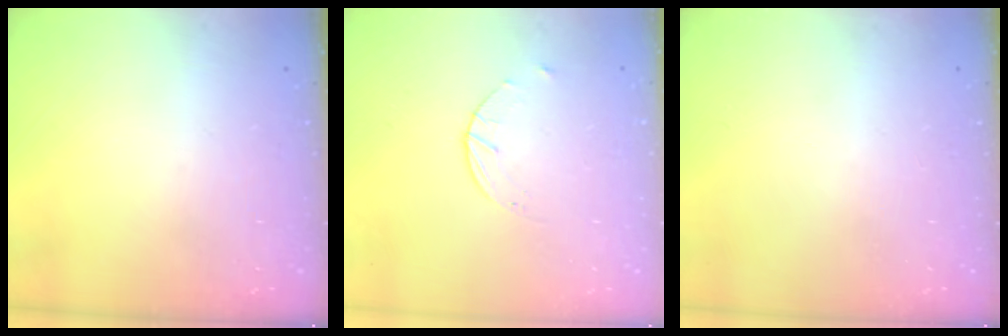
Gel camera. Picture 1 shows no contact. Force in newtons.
{"total": 2.6, "press": 2.6, "slide": 0.4}
{"total": 0.0}